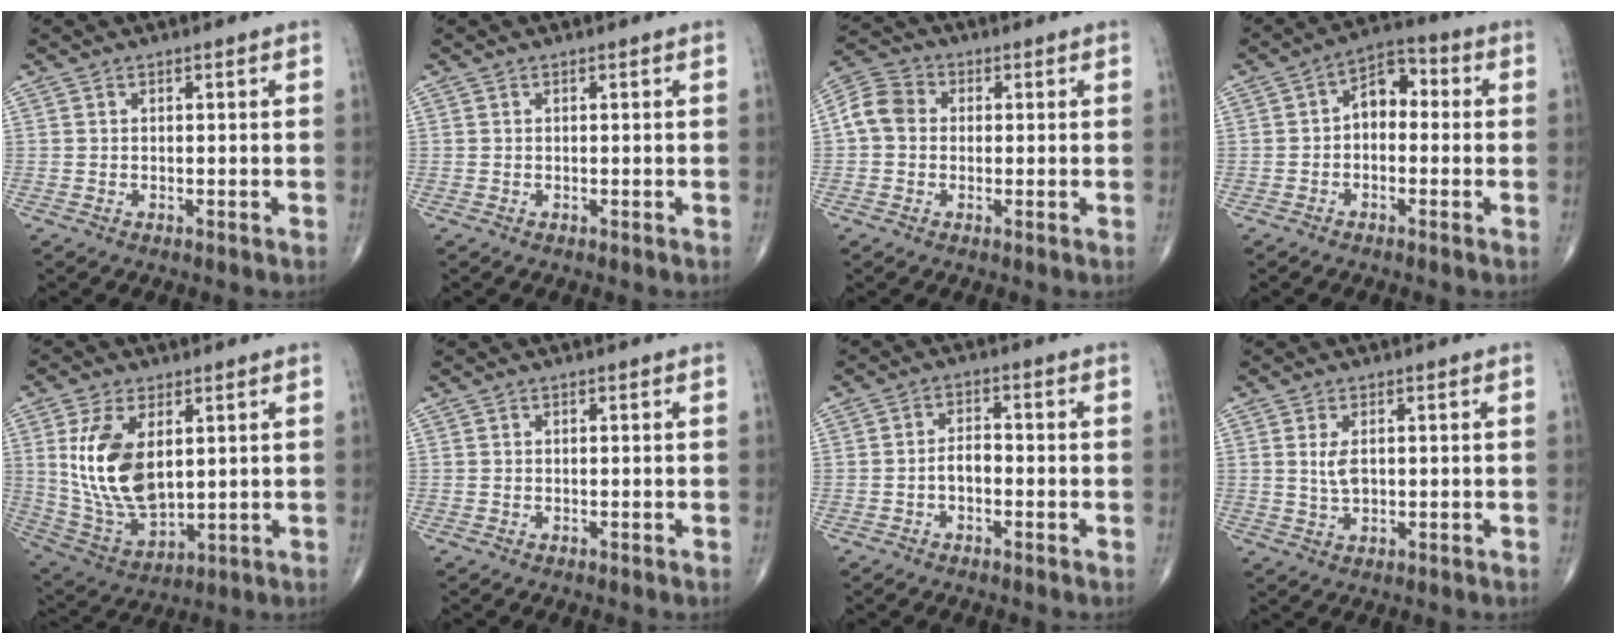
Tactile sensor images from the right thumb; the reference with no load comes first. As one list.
[{"total": 0.0}, {"total": 6.4, "force": [0.1, 5.4, 3.5], "torque": [-0.059, 0.021, -0.011]}, {"total": 6.9, "force": [0.0, 4.6, 5.2], "torque": [-0.055, 0.029, -0.016]}, {"total": 15.0, "force": [3.2, 8.1, 12.2], "torque": [-0.231, -0.019, 0.080]}, {"total": 0.0}, {"total": 3.3, "force": [-1.1, 1.9, 2.4], "torque": [-0.036, 0.016, -0.023]}, {"total": 3.4, "force": [0.7, 1.8, 2.8], "torque": [-0.054, -0.008, 0.017]}]